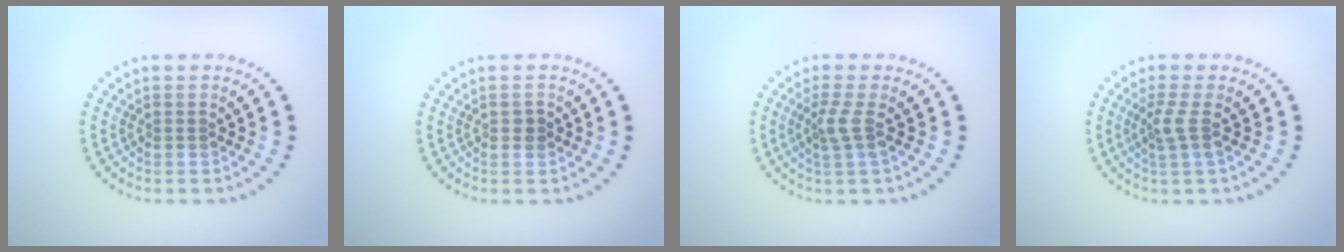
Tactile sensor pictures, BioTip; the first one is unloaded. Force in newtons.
{"total": 1.0, "press": 1.0, "slide": 0.1}
{"total": 1.9, "press": 1.4, "slide": 1.3}
{"total": 1.9, "press": 1.4, "slide": 1.2}